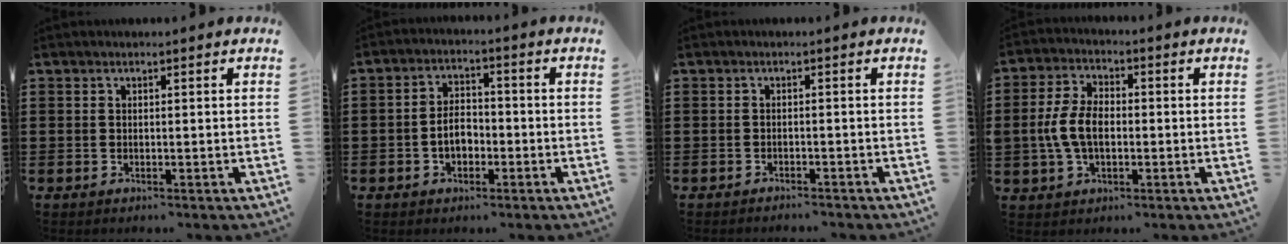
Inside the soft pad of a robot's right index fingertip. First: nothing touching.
{"total": 4.2, "force": [-1.4, 2.7, 3.0], "torque": [-0.056, 0.008, -0.026]}
{"total": 1.0, "force": [-1.0, 0.0, 0.0], "torque": [-0.002, 0.001, -0.021]}
{"total": 6.9, "force": [-0.9, 4.2, 5.4], "torque": [-0.135, 0.001, -0.024]}